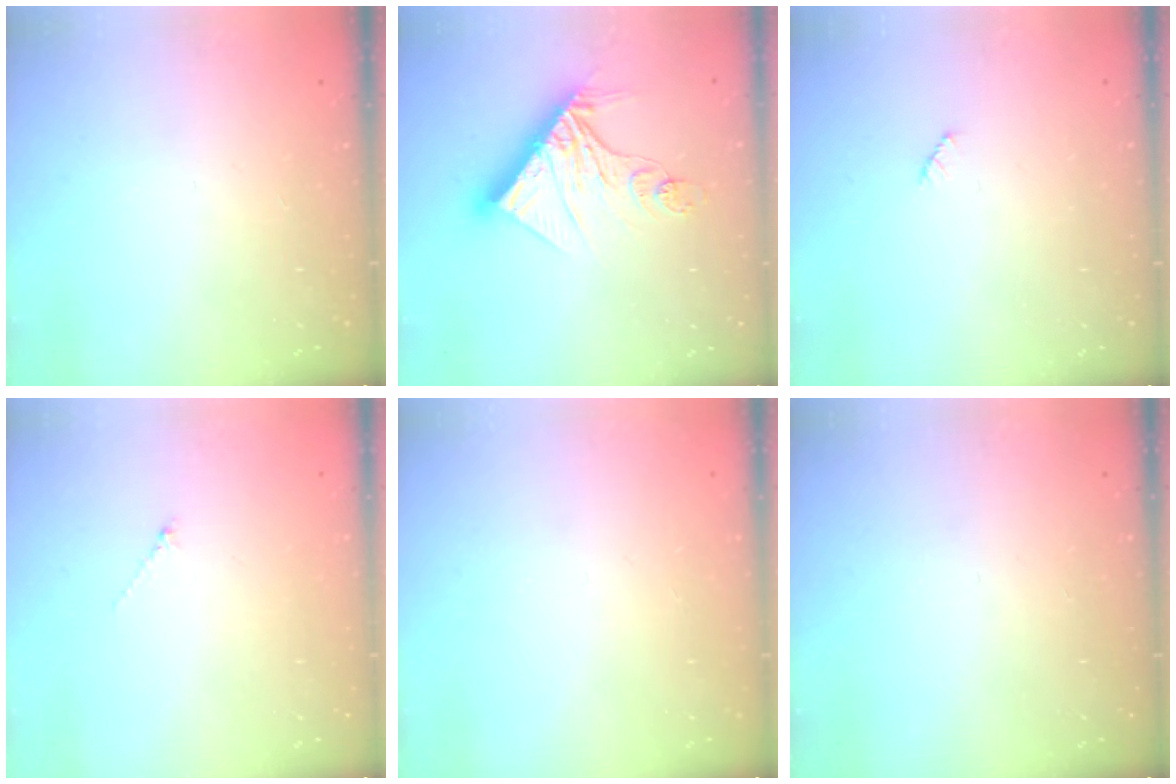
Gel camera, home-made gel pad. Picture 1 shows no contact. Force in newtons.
{"total": 13.9, "press": 13.9, "slide": 0.7}
{"total": 2.5, "press": 2.5, "slide": 0.3}
{"total": 0.6, "press": 0.5, "slide": 0.3}
{"total": 0.0}
{"total": 0.0}